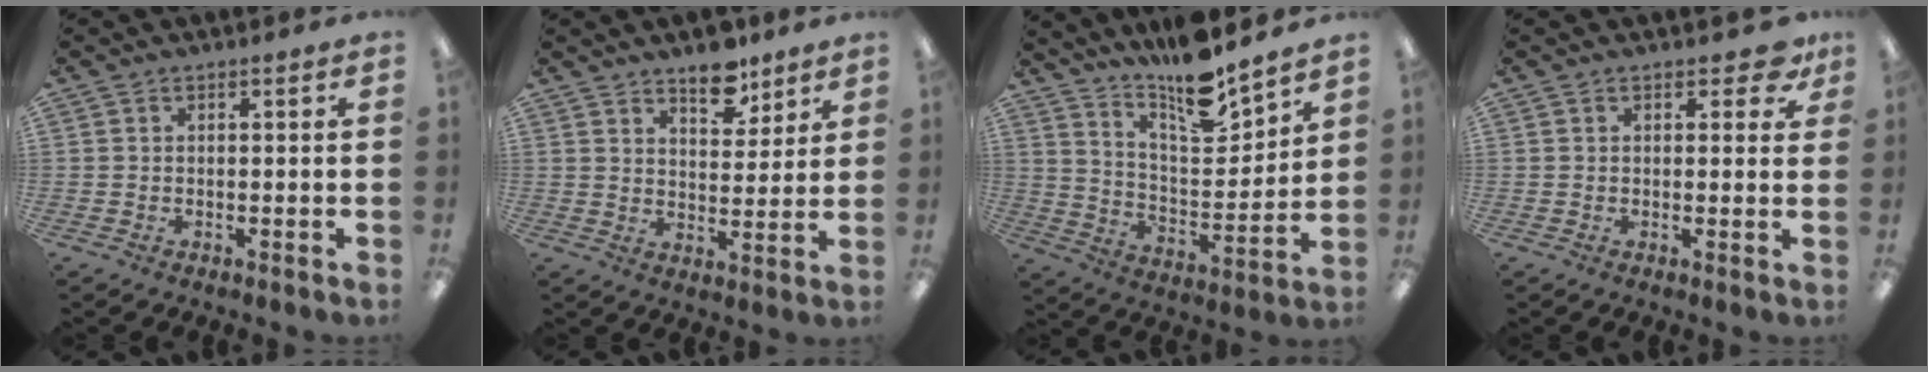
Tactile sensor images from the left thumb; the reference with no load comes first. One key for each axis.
{"total": 8.6, "fx": 6.7, "fy": 4.0, "fz": 3.6, "tx": -0.024, "ty": -0.048, "tz": 0.114}
{"total": 14.3, "fx": 12.3, "fy": 3.1, "fz": 6.6, "tx": -0.112, "ty": -0.093, "tz": 0.210}
{"total": 4.5, "fx": 2.5, "fy": 2.5, "fz": 2.9, "tx": -0.030, "ty": -0.003, "tz": 0.041}